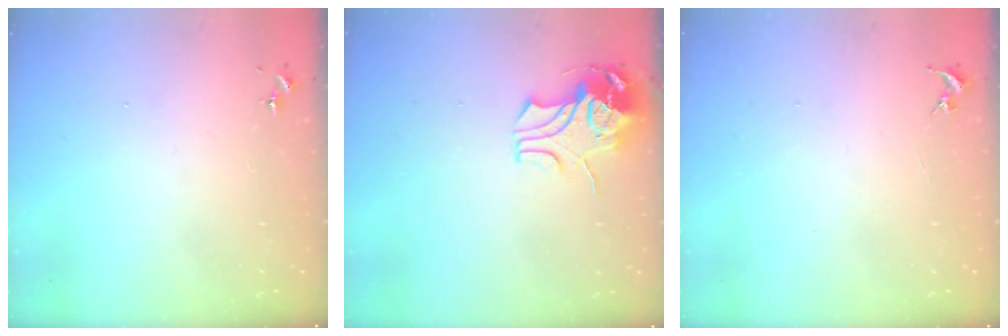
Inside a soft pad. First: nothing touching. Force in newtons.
{"total": 9.2, "press": 9.1, "slide": 1.2}
{"total": 0.0}